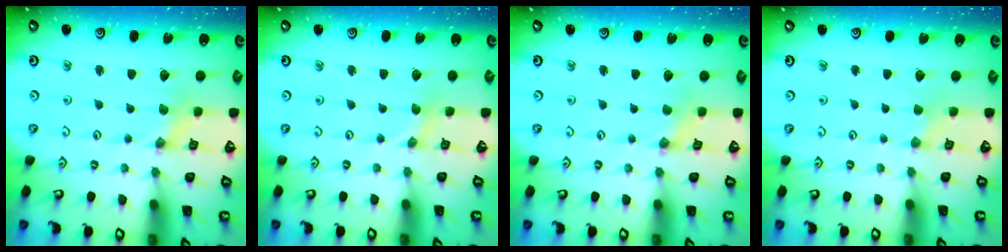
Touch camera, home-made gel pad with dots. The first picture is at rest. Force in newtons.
{"total": 0.0}
{"total": 0.0}
{"total": 1.2, "press": 1.2, "slide": 0.3}